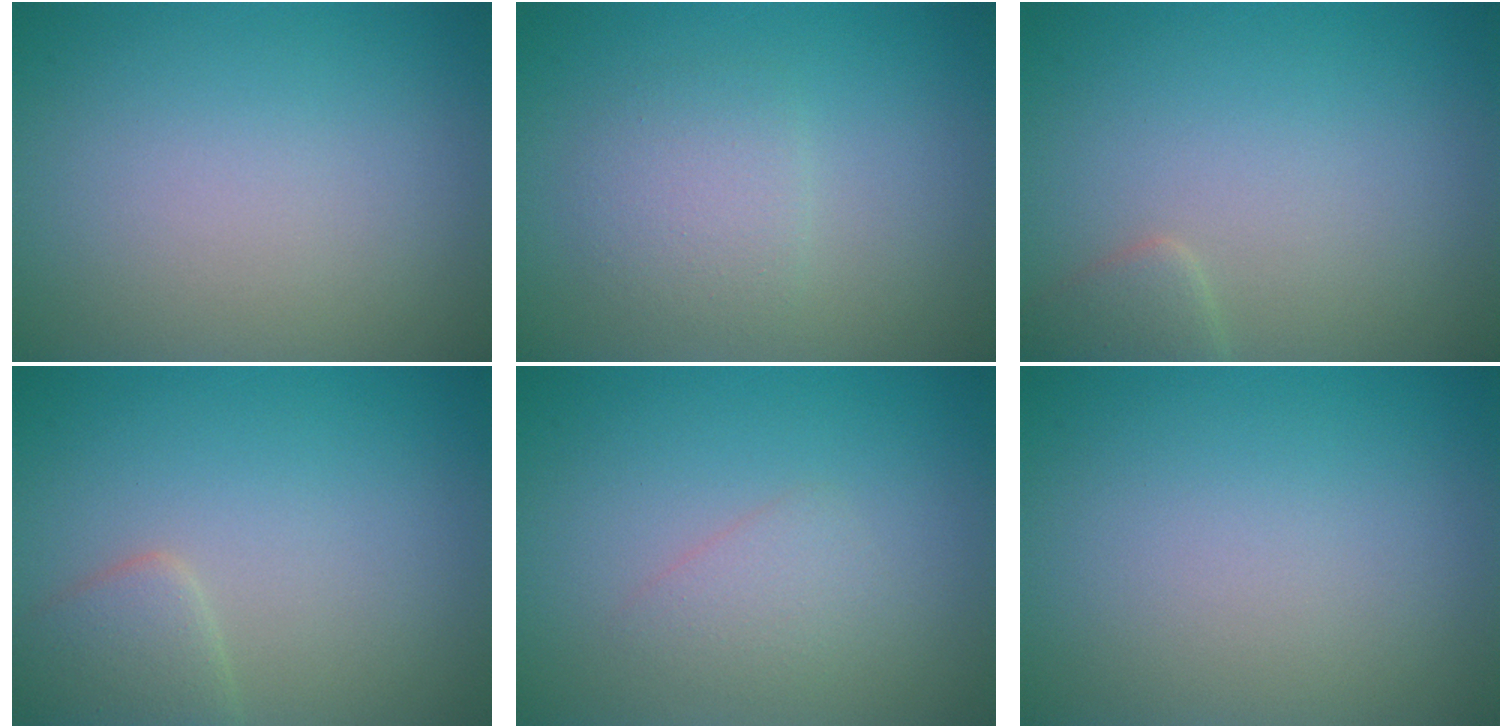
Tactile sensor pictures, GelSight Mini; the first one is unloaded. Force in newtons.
{"total": 2.3, "press": 2.3, "slide": 0.0}
{"total": 1.6, "press": 1.6, "slide": 0.1}
{"total": 2.3, "press": 2.3, "slide": 0.1}
{"total": 1.5, "press": 1.5, "slide": 0.0}
{"total": 0.0}